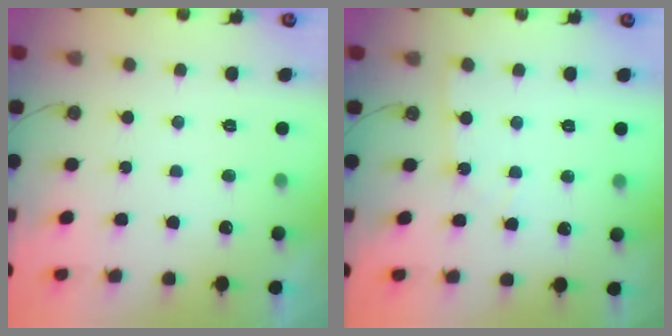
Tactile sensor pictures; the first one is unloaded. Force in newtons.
{"total": 3.4, "press": 3.4, "slide": 0.5}